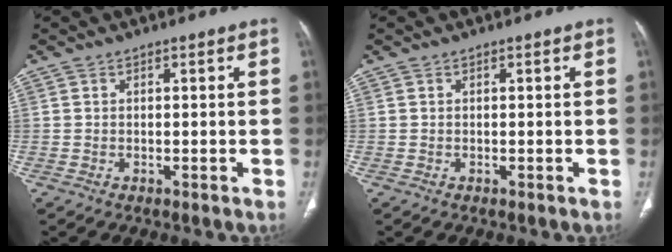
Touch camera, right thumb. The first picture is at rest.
{"total": 0.0}